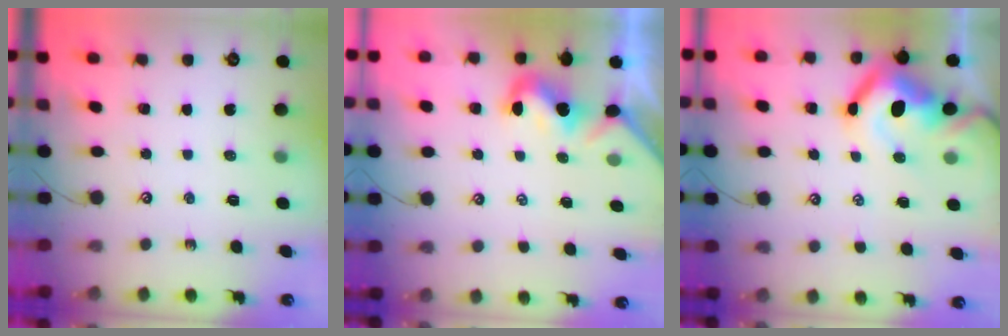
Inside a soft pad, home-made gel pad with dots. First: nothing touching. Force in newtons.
{"total": 0.0}
{"total": 12.8, "press": 12.7, "slide": 2.0}